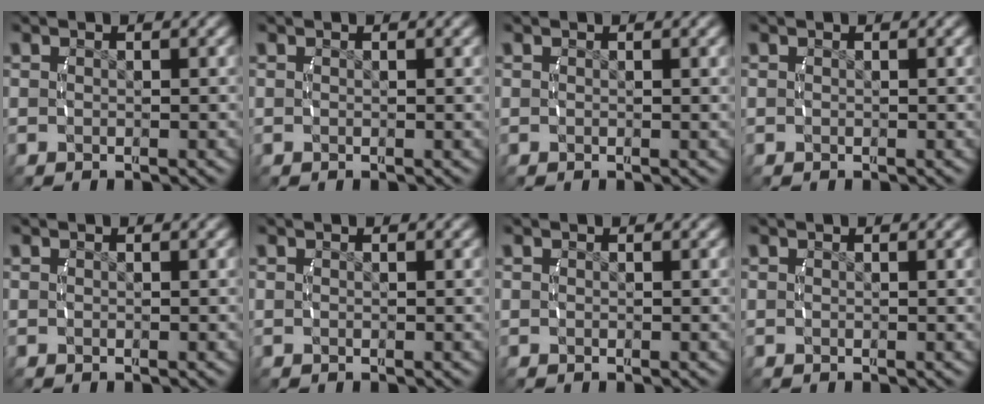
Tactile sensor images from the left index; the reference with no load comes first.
{"total": 0.0}
{"total": 0.0}
{"total": 0.0}
{"total": 0.0}
{"total": 0.0}
{"total": 0.0}
{"total": 0.0}